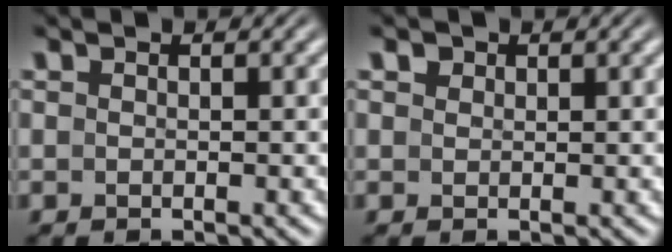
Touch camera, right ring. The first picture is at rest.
{"total": 1.0, "force": [0.9, 0.5, 0.3], "torque": [-0.006, -0.004, 0.023]}